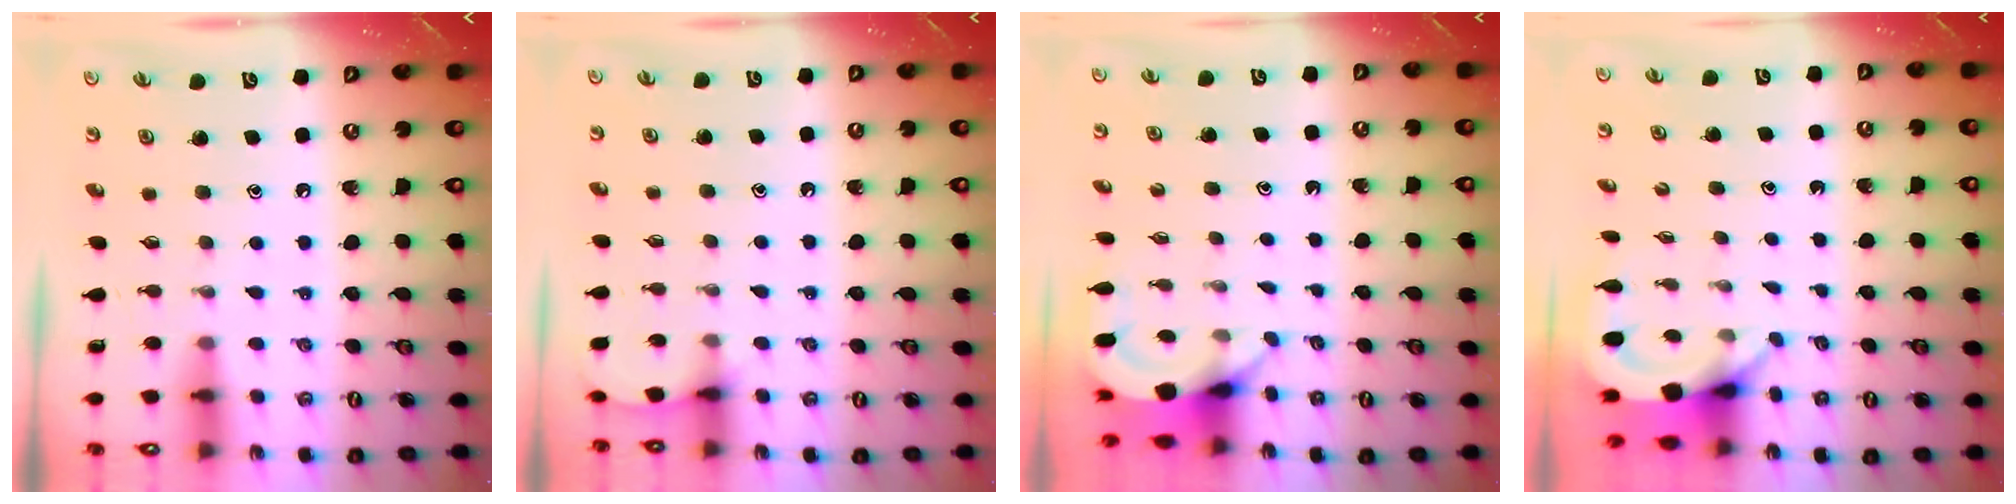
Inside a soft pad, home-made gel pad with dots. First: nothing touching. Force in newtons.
{"total": 4.6, "press": 4.6, "slide": 0.6}
{"total": 3.7, "press": 3.7, "slide": 0.2}
{"total": 3.9, "press": 3.9, "slide": 0.2}